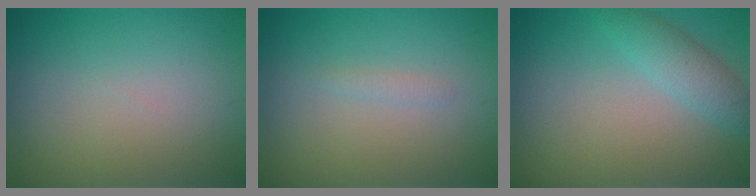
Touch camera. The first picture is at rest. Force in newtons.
{"total": 0.6, "press": 0.6, "slide": 0.1}
{"total": 2.7, "press": 2.7, "slide": 0.1}